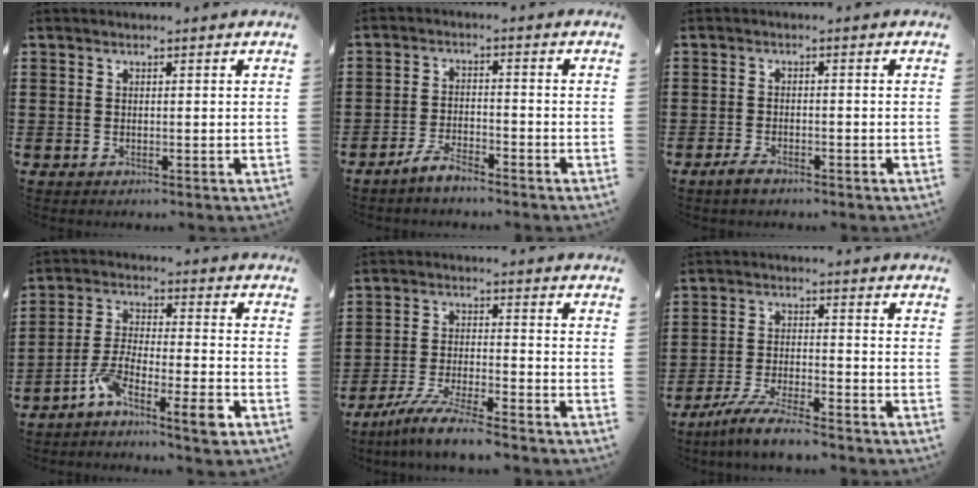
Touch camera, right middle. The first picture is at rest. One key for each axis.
{"total": 3.7, "fx": -3.2, "fy": 0.8, "fz": 1.5, "tx": -0.033, "ty": 0.009, "tz": -0.065}
{"total": 1.8, "fx": -1.4, "fy": 0.6, "fz": 1.0, "tx": -0.020, "ty": 0.003, "tz": -0.027}
{"total": 7.7, "fx": -5.7, "fy": 1.1, "fz": 4.9, "tx": -0.104, "ty": 0.002, "tz": -0.112}
{"total": 6.9, "fx": -6.1, "fy": -0.2, "fz": 3.3, "tx": -0.074, "ty": -0.014, "tz": -0.118}
{"total": 5.9, "fx": -5.2, "fy": 0.1, "fz": 2.8, "tx": -0.064, "ty": -0.010, "tz": -0.101}